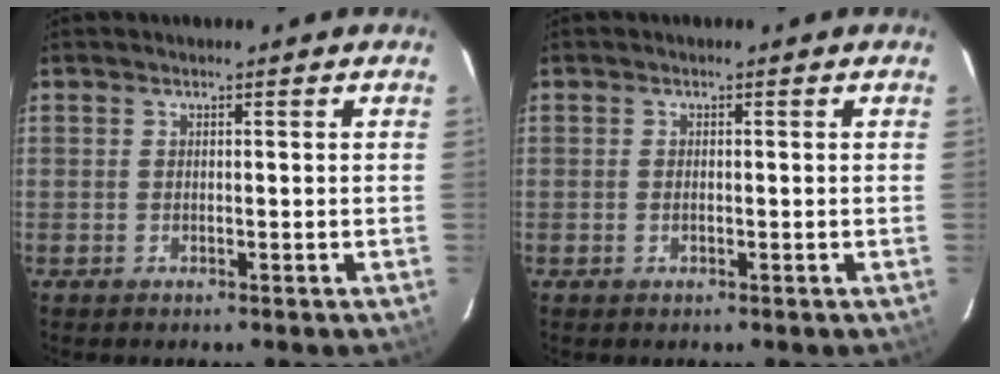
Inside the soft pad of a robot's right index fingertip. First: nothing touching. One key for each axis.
{"total": 0.8, "fx": -0.3, "fy": 0.4, "fz": 0.6, "tx": -0.013, "ty": -0.001, "tz": -0.005}